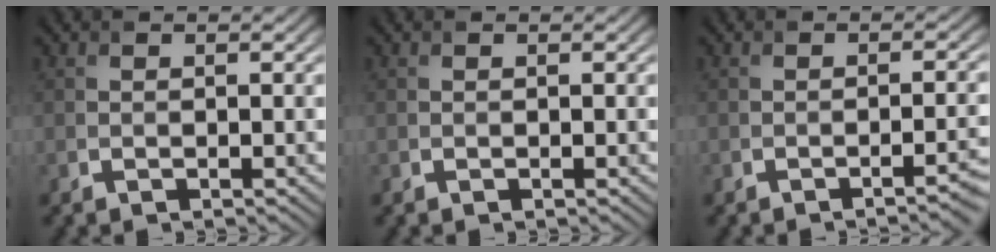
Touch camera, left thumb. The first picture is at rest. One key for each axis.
{"total": 0.0}
{"total": 2.7, "fx": -1.6, "fy": 0.6, "fz": 2.1, "tx": -0.022, "ty": 0.006, "tz": -0.031}